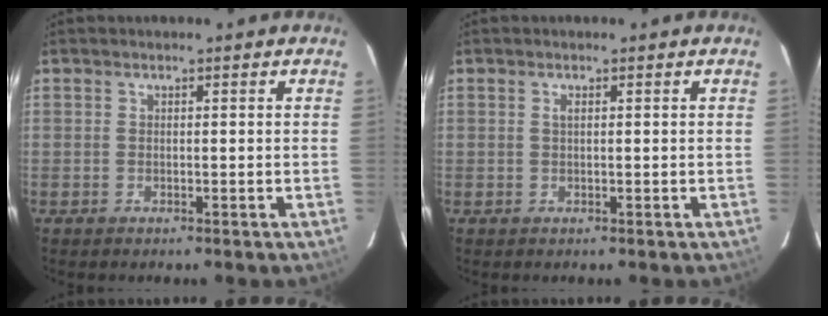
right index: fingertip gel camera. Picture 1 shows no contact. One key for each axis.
{"total": 0.6, "fx": 0.2, "fy": 0.2, "fz": 0.6, "tx": -0.011, "ty": 0.003, "tz": 0.003}